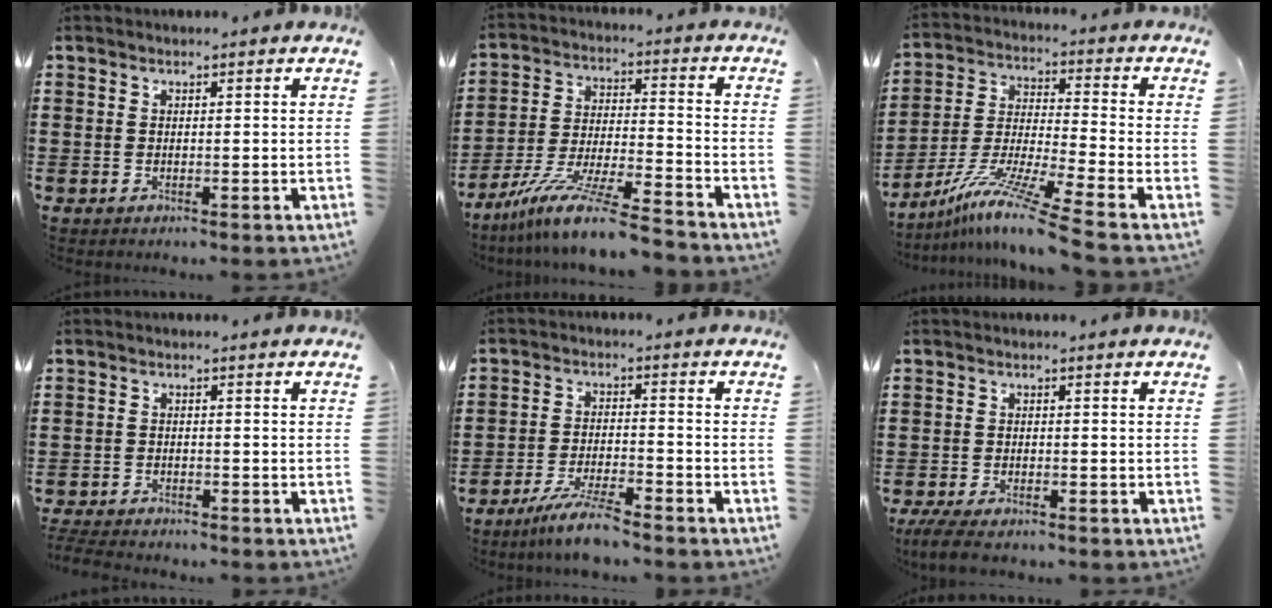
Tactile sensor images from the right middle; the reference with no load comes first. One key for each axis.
{"total": 11.1, "fx": -9.5, "fy": -0.2, "fz": 5.7, "tx": -0.117, "ty": 0.003, "tz": -0.190}
{"total": 10.6, "fx": -8.2, "fy": -0.7, "fz": 6.5, "tx": -0.137, "ty": -0.010, "tz": -0.171}
{"total": 2.5, "fx": -2.5, "fy": 0.2, "fz": 0.3, "tx": -0.014, "ty": -0.003, "tz": -0.055}
{"total": 6.1, "fx": -5.1, "fy": 0.1, "fz": 3.2, "tx": -0.071, "ty": -0.013, "tz": -0.098}
{"total": 2.8, "fx": -2.4, "fy": 0.5, "fz": 1.4, "tx": -0.045, "ty": -0.006, "tz": -0.054}